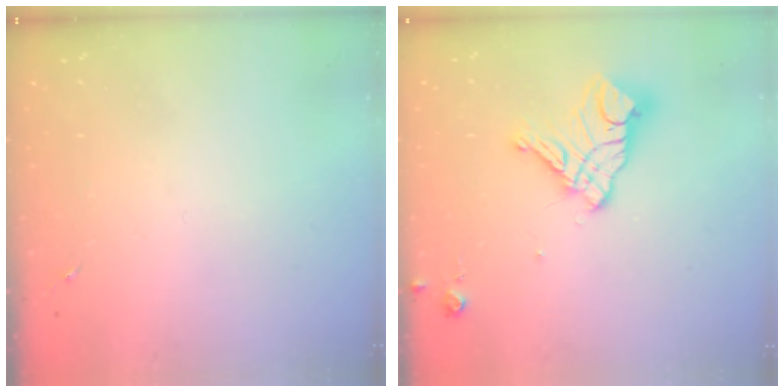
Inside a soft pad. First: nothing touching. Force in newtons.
{"total": 14.6, "press": 14.5, "slide": 1.4}